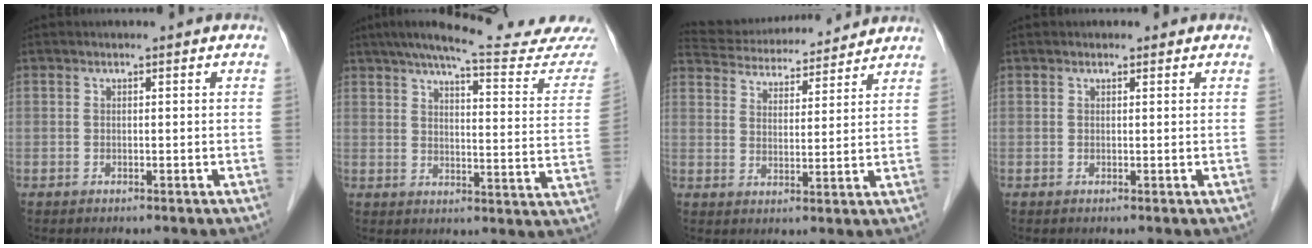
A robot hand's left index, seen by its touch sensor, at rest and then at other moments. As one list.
[{"total": 20.0, "force": [18.3, -0.5, 8.0], "torque": [-0.113, -0.059, 0.227]}, {"total": 15.5, "force": [14.7, 2.7, 4.1], "torque": [-0.072, 0.032, 0.224]}, {"total": 0.6, "force": [0.4, 0.4, 0.1], "torque": [-0.008, -0.001, 0.003]}]